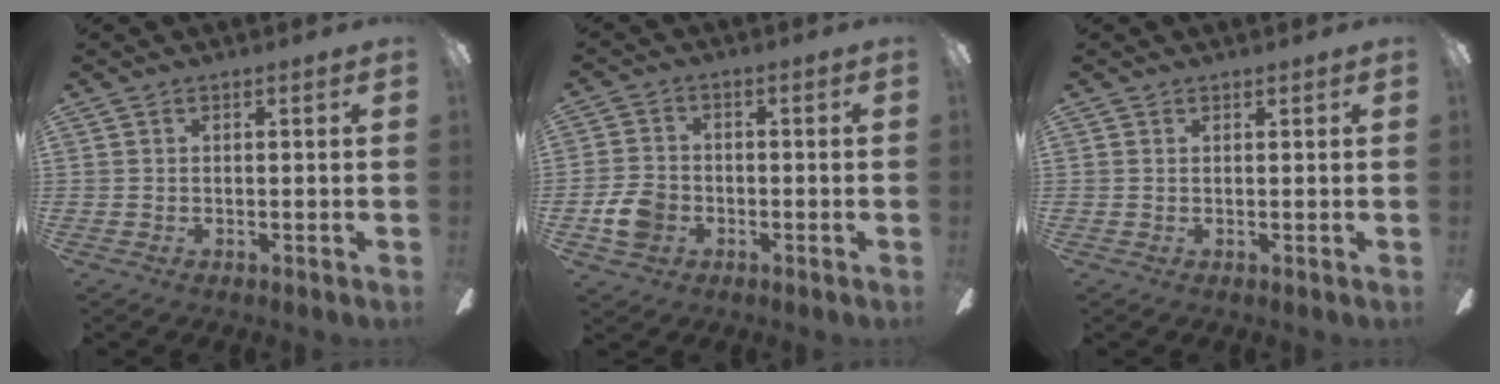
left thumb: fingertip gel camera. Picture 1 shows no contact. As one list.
[{"total": 6.9, "force": [-2.2, 5.5, 3.6], "torque": [-0.077, 0.011, -0.042]}, {"total": 0.6, "force": [0.5, 0.3, -0.1], "torque": [0.002, 0.001, 0.010]}]